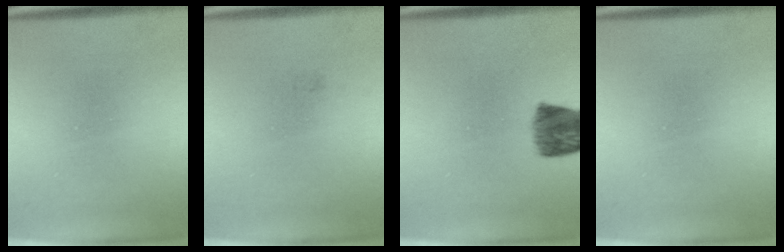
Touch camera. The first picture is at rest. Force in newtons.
{"total": 0.7}
{"total": 7.1}
{"total": 0.0}